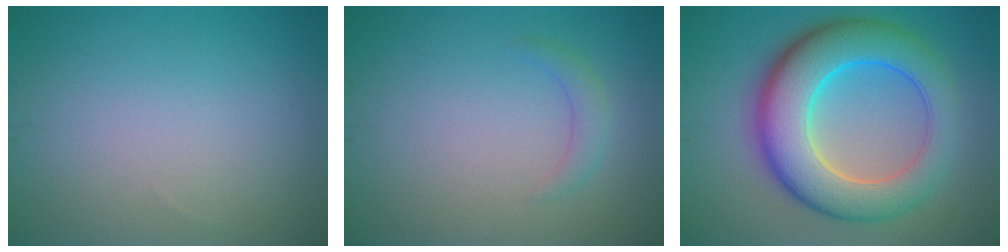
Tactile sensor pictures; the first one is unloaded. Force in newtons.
{"total": 1.4, "press": 1.4, "slide": 0.0}
{"total": 10.5, "press": 10.5, "slide": 0.1}